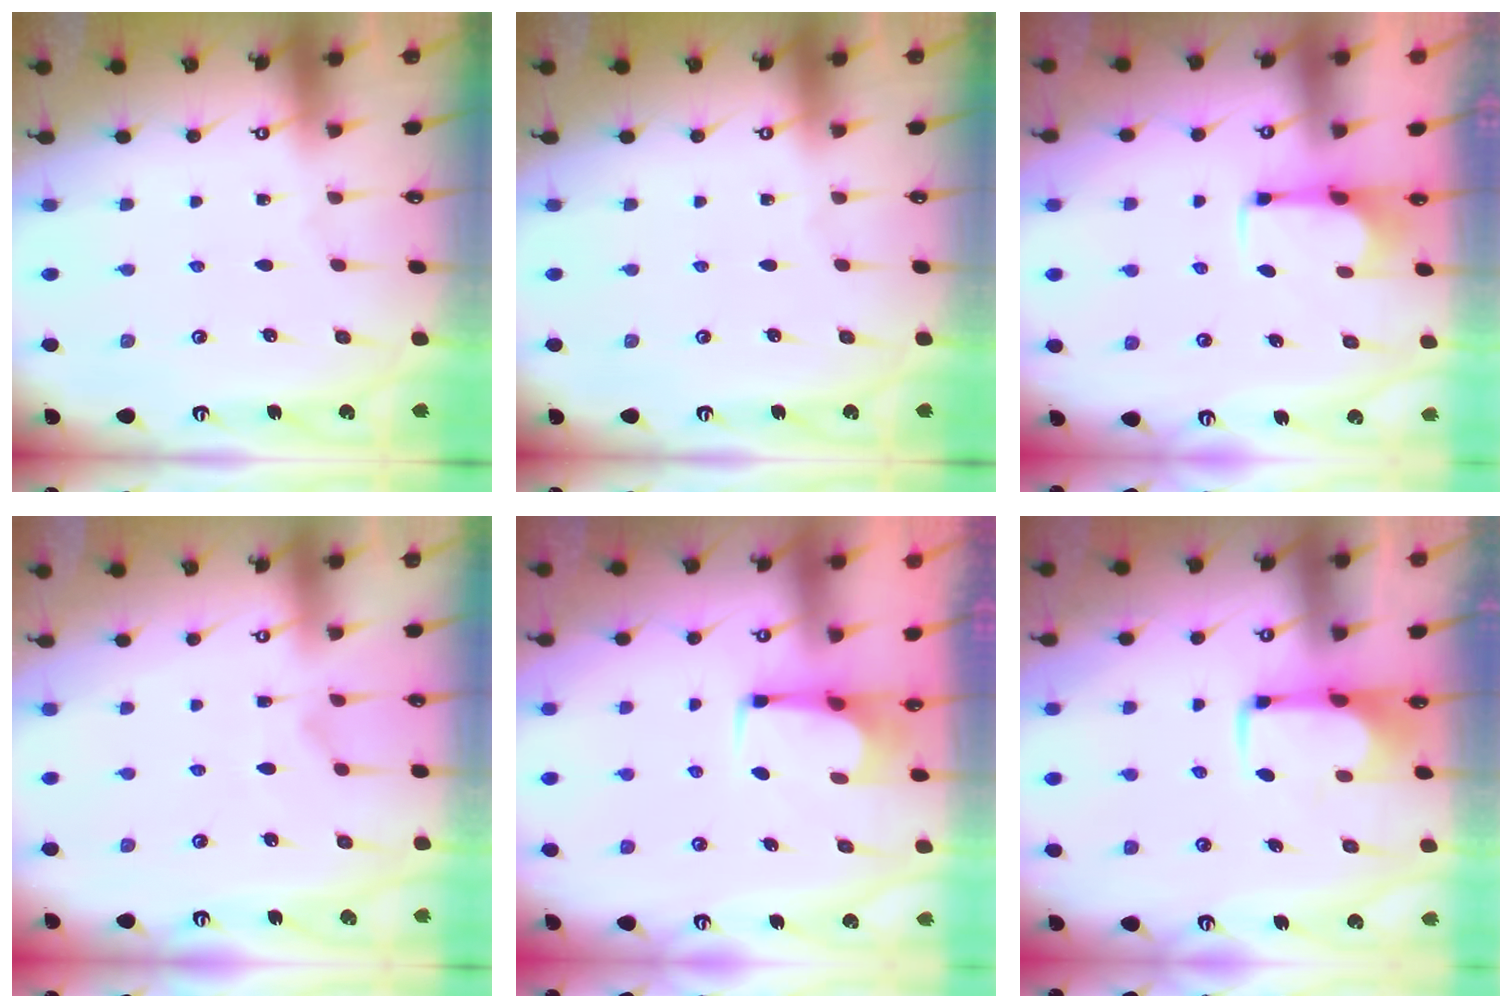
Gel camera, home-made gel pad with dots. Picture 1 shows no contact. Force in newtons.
{"total": 0.0}
{"total": 2.6, "press": 2.5, "slide": 0.9}
{"total": 5.0, "press": 4.8, "slide": 1.4}
{"total": 2.3, "press": 2.3, "slide": 0.4}
{"total": 1.8, "press": 1.8, "slide": 0.4}